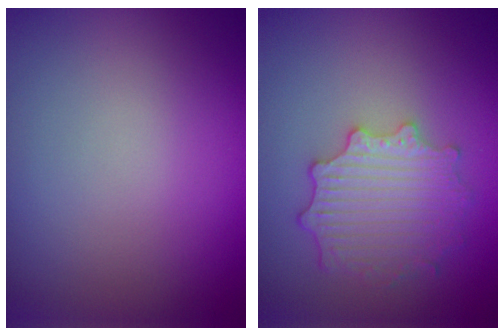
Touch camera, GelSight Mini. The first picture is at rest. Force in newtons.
{"total": 4.8, "press": 3.9, "slide": 2.7}